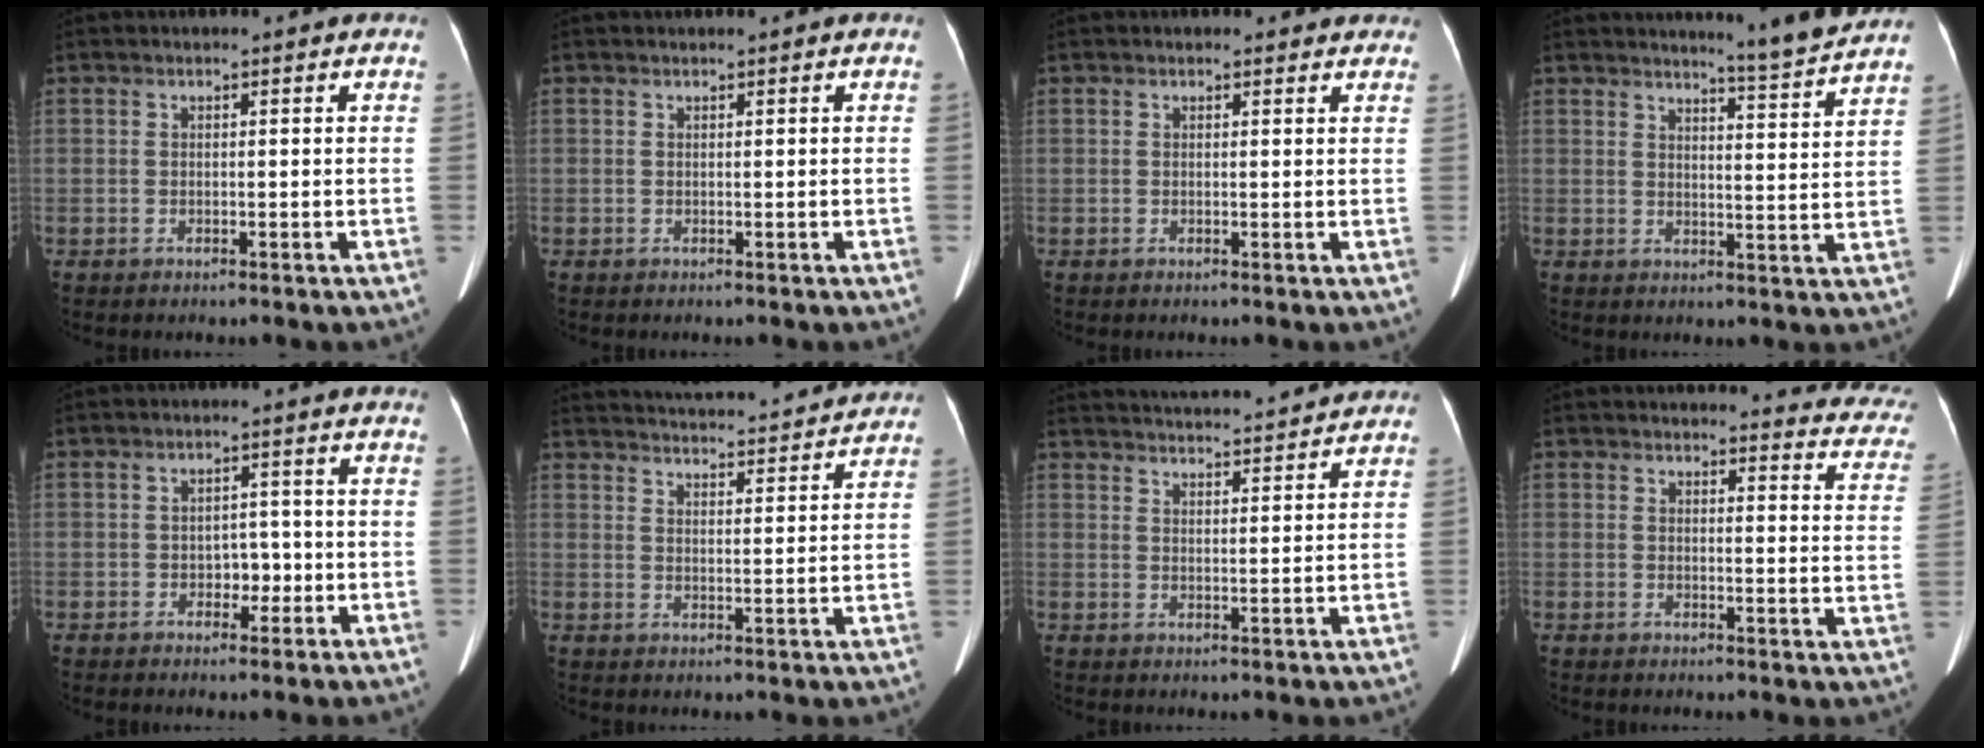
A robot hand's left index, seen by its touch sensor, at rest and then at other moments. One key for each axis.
{"total": 0.0}
{"total": 1.9, "fx": 1.7, "fy": 0.9, "fz": 0.3, "tx": -0.002, "ty": 0.001, "tz": 0.006}
{"total": 7.5, "fx": 7.1, "fy": -1.4, "fz": 2.1, "tx": -0.049, "ty": -0.028, "tz": 0.087}
{"total": 3.4, "fx": -1.1, "fy": 2.2, "fz": 2.3, "tx": -0.028, "ty": 0.010, "tz": -0.014}
{"total": 20.2, "fx": 19.3, "fy": 2.2, "fz": 5.6, "tx": -0.091, "ty": 0.010, "tz": 0.253}
{"total": 14.7, "fx": 14.1, "fy": 1.1, "fz": 4.2, "tx": -0.072, "ty": 0.026, "tz": 0.196}
{"total": 14.7, "fx": 14.2, "fy": 2.4, "fz": 2.8, "tx": 0.011, "ty": -0.084, "tz": 0.117}